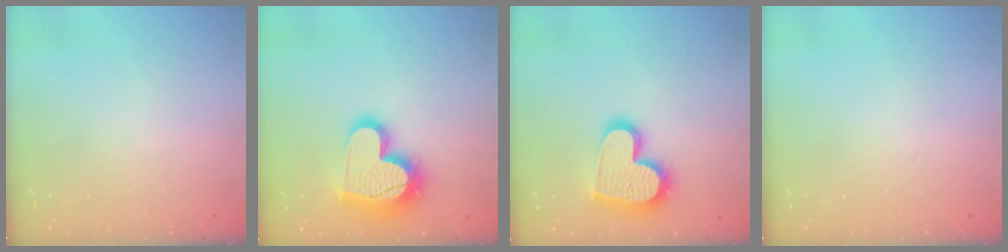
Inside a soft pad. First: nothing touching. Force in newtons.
{"total": 18.5, "press": 18.4, "slide": 1.6}
{"total": 16.7, "press": 16.7, "slide": 1.0}
{"total": 0.0}